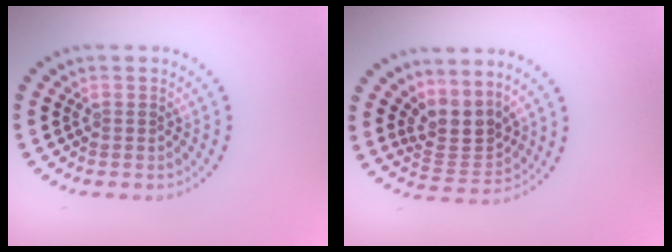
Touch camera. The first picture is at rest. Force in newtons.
{"total": 3.2, "press": 2.4, "slide": 2.1}